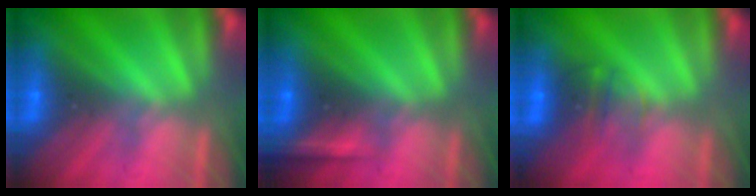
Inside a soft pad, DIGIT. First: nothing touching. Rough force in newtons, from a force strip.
{"total": 2.2}
{"total": 2.2}